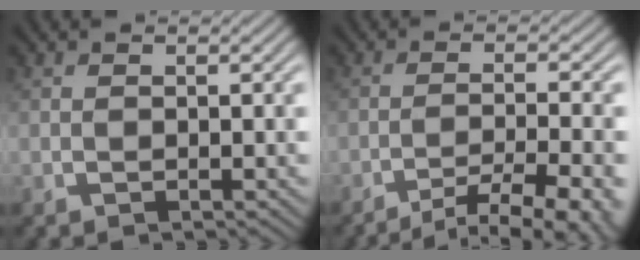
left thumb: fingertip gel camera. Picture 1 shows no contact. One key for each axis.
{"total": 9.6, "fx": -7.4, "fy": 1.6, "fz": 5.9, "tx": -0.096, "ty": -0.006, "tz": -0.094}